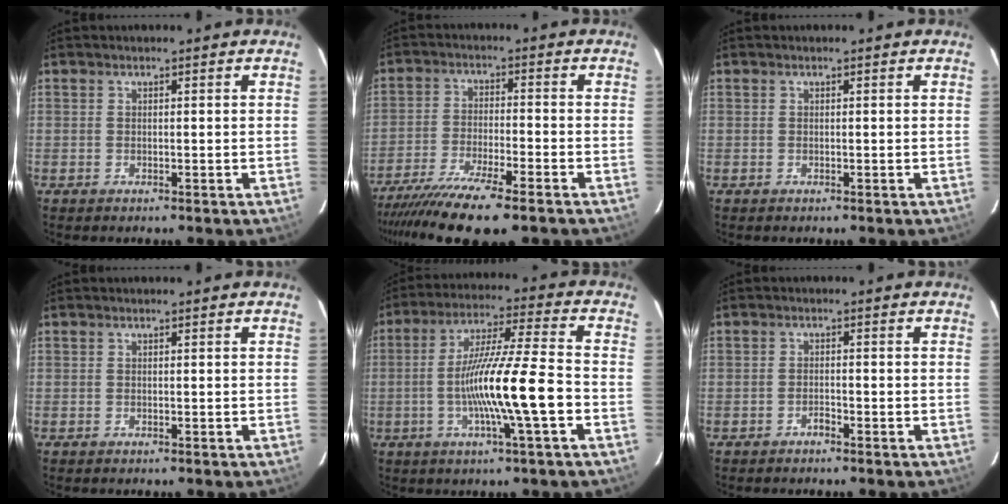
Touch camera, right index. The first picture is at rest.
{"total": 12.6, "force": [-10.0, 0.8, 7.6], "torque": [-0.130, -0.029, -0.164]}
{"total": 0.0}
{"total": 0.0}
{"total": 13.5, "force": [-3.3, -0.5, 13.1], "torque": [-0.238, -0.004, -0.064]}
{"total": 1.1, "force": [-0.9, 0.3, 0.5], "torque": [-0.008, 0.002, -0.016]}